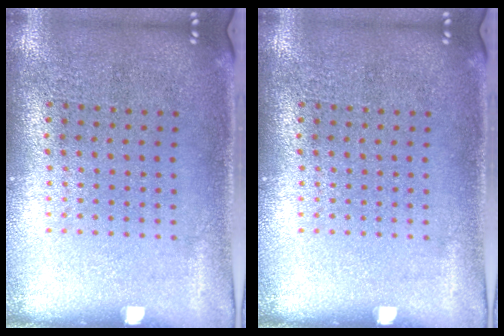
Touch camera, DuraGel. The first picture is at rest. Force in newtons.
{"total": 0.0}